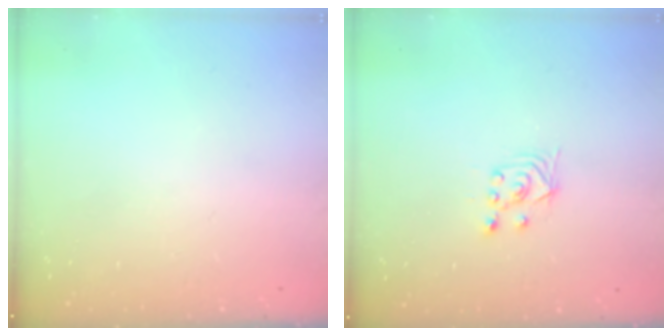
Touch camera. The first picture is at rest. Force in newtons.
{"total": 2.5, "press": 2.2, "slide": 1.2}